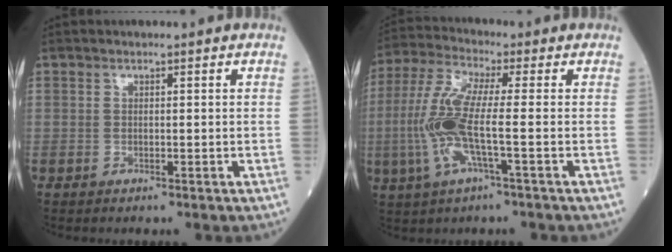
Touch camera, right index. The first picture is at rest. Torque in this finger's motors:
{"motor_torque": [2.04, -0.04, 0.93, 0.21]}